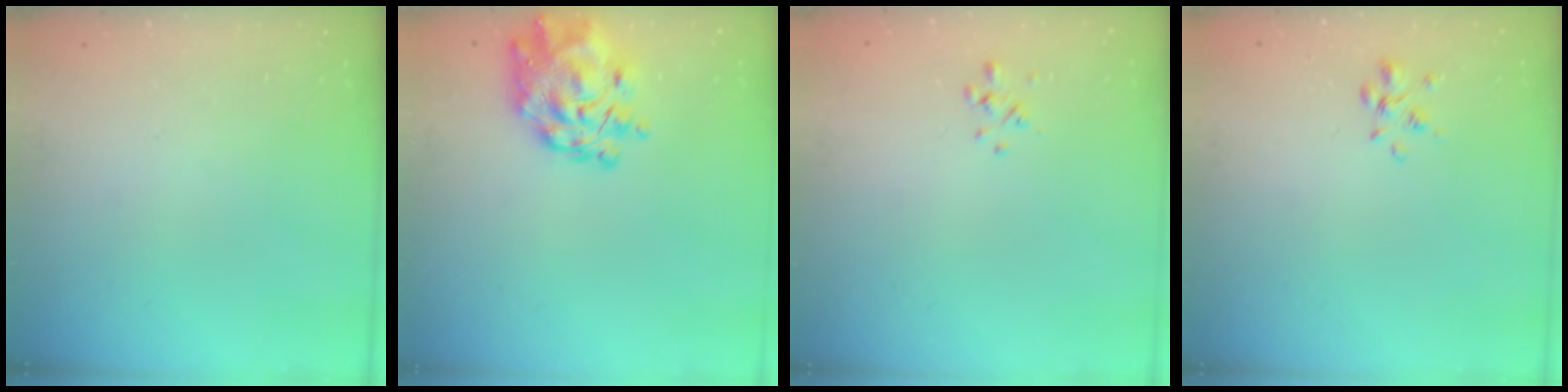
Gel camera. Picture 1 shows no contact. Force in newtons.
{"total": 10.6, "press": 10.0, "slide": 3.5}
{"total": 0.9, "press": 0.7, "slide": 0.5}
{"total": 2.4, "press": 2.3, "slide": 0.8}